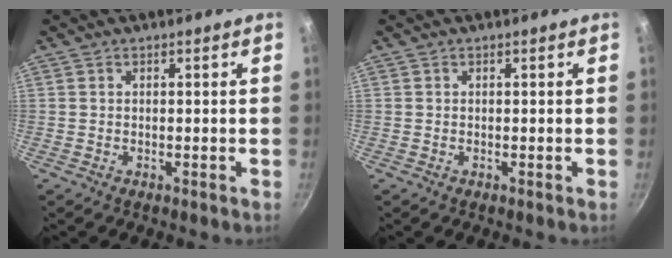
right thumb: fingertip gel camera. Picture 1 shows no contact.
{"total": 0.0}